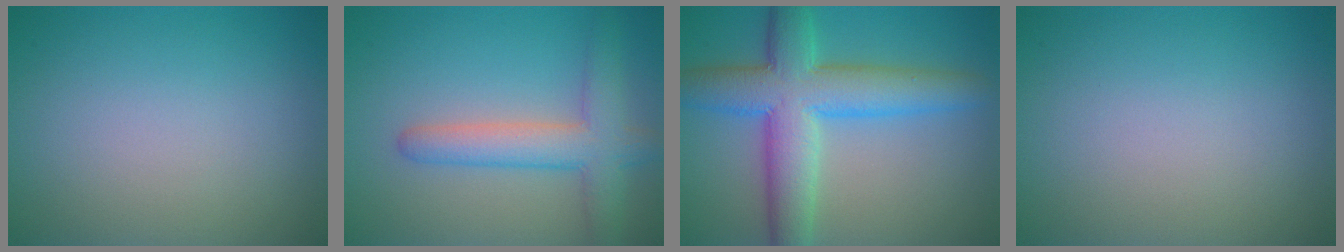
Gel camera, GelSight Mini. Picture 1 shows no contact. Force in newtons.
{"total": 4.8, "press": 4.8, "slide": 0.3}
{"total": 8.0, "press": 8.0, "slide": 0.3}
{"total": 0.0}